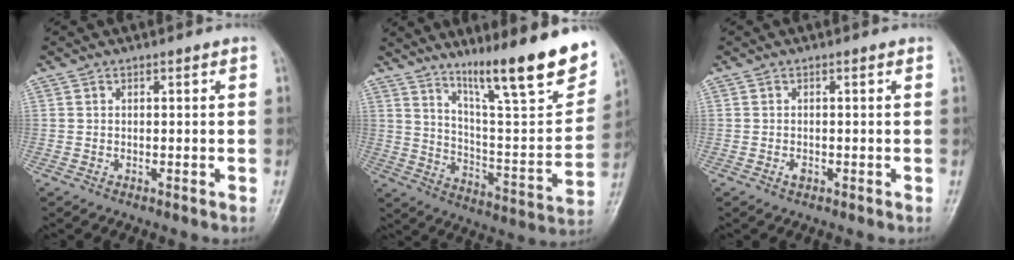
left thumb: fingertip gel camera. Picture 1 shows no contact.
{"total": 22.0, "force": [14.7, 3.3, 16.0], "torque": [-0.210, -0.073, 0.242]}
{"total": 1.0, "force": [-0.3, 0.6, 0.7], "torque": [-0.010, 0.000, -0.005]}